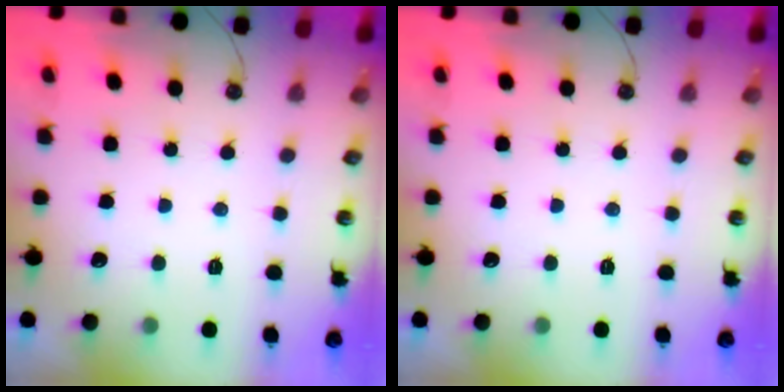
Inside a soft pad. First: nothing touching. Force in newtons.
{"total": 0.0}